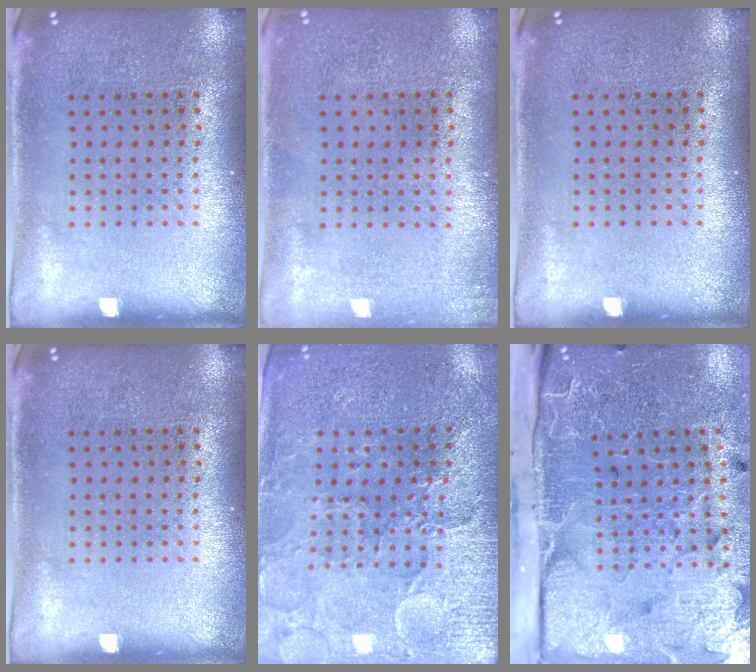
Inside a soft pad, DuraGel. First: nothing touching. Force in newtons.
{"total": 0.5, "press": 0.5, "slide": 0.1}
{"total": 0.0}
{"total": 0.0}
{"total": 3.3, "press": 3.3, "slide": 0.5}
{"total": 4.8, "press": 3.9, "slide": 2.8}